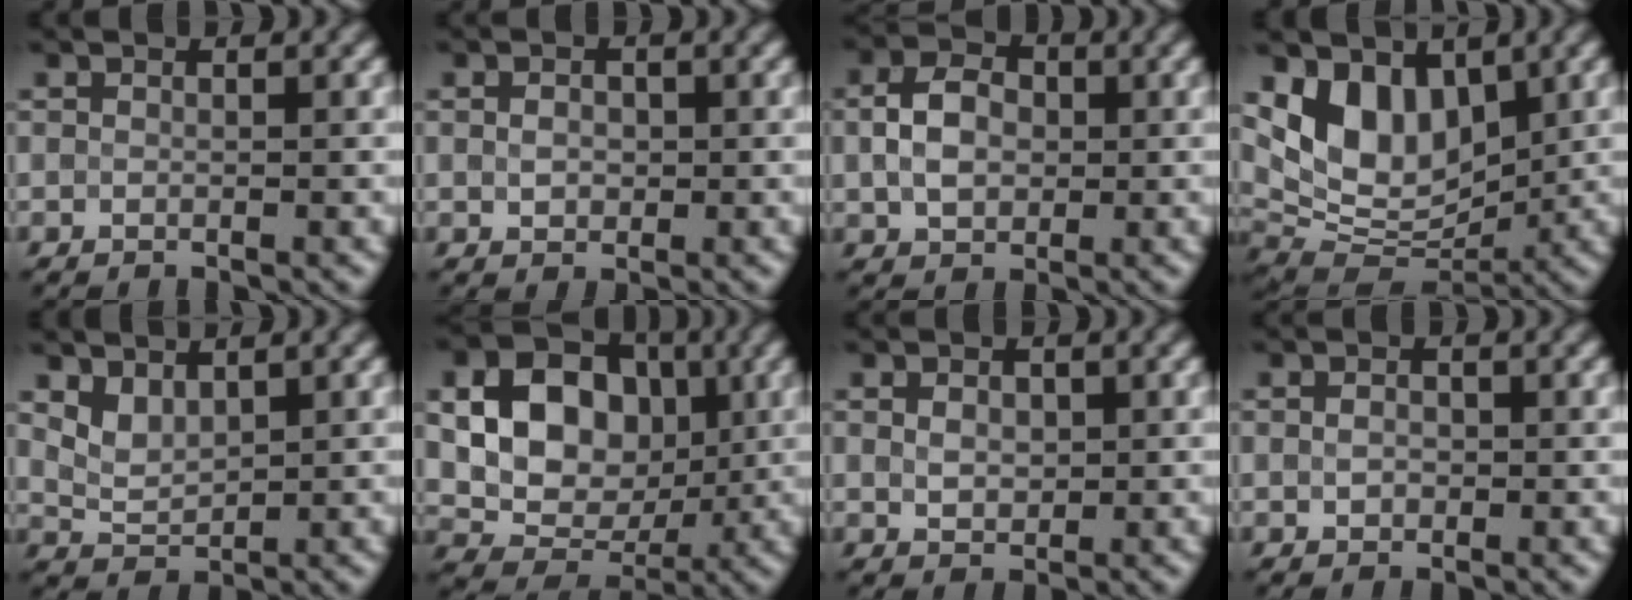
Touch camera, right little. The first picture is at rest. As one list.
[{"total": 1.7, "force": [0.1, 1.3, 1.1], "torque": [-0.025, 0.006, 0.000]}, {"total": 4.4, "force": [0.2, 3.2, 3.1], "torque": [-0.068, 0.008, -0.002]}, {"total": 7.0, "force": [2.7, 4.5, 4.6], "torque": [-0.083, -0.013, 0.043]}, {"total": 2.0, "force": [1.4, 1.1, 1.1], "torque": [-0.027, -0.004, 0.035]}, {"total": 13.3, "force": [2.3, 10.7, 7.6], "torque": [-0.160, 0.039, 0.036]}, {"total": 2.0, "force": [0.3, 1.4, 1.4], "torque": [-0.030, 0.003, 0.008]}, {"total": 1.3, "force": [0.0, 1.0, 0.9], "torque": [-0.020, 0.005, -0.003]}]